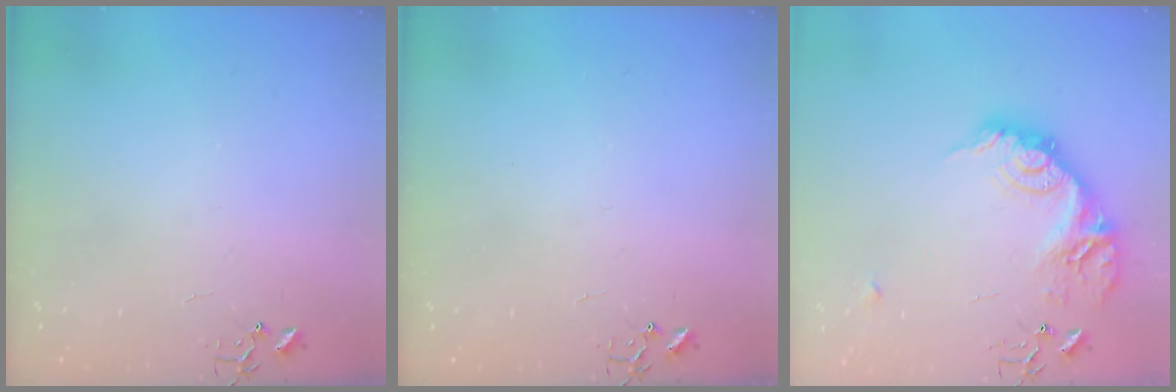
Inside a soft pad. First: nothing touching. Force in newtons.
{"total": 0.0}
{"total": 20.9, "press": 20.9, "slide": 1.2}